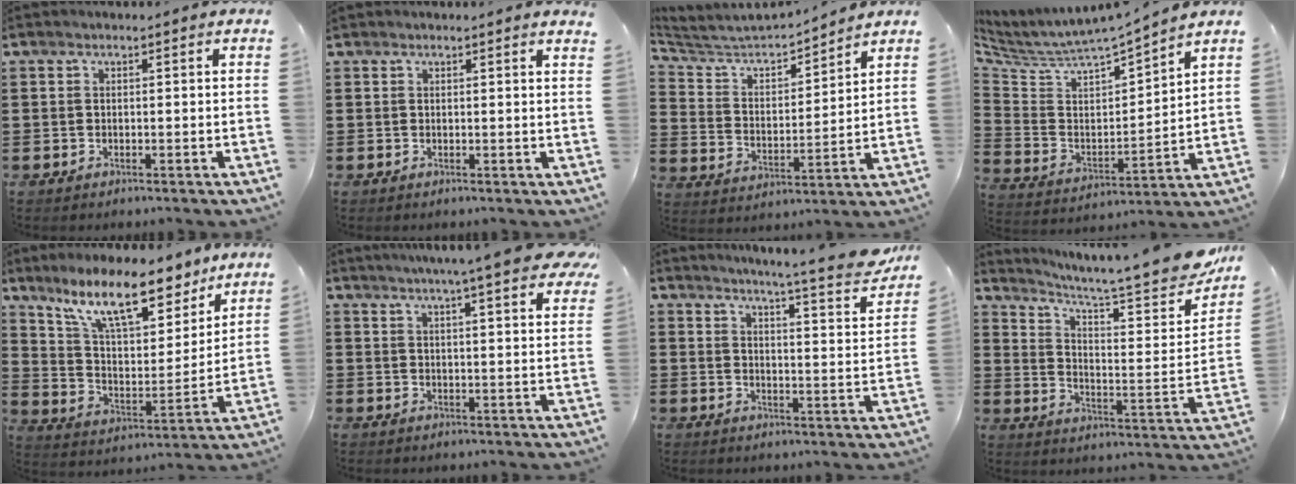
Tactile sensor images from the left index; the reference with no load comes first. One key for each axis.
{"total": 1.0, "fx": 0.9, "fy": -0.2, "fz": 0.4, "tx": -0.008, "ty": -0.003, "tz": 0.018}
{"total": 4.8, "fx": 4.5, "fy": 1.1, "fz": 1.4, "tx": -0.056, "ty": -0.035, "tz": 0.069}
{"total": 4.3, "fx": 4.0, "fy": 0.9, "fz": 1.3, "tx": -0.054, "ty": -0.045, "tz": 0.061}
{"total": 12.9, "fx": 9.7, "fy": 3.5, "fz": 7.8, "tx": -0.163, "ty": -0.039, "tz": 0.170}
{"total": 7.3, "fx": 6.0, "fy": -0.1, "fz": 4.2, "tx": -0.084, "ty": -0.021, "tz": 0.100}
{"total": 6.2, "fx": 5.4, "fy": -0.7, "fz": 2.9, "tx": -0.056, "ty": -0.047, "tz": 0.083}
{"total": 8.0, "fx": 6.4, "fy": 1.1, "fz": 4.6, "tx": -0.091, "ty": -0.057, "tz": 0.101}